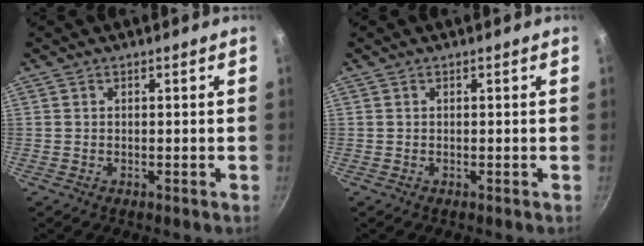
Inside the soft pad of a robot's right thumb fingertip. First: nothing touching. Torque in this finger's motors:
{"motor_torque": [-0.01, -0.01, 0.00, 0.00, 0.00]}